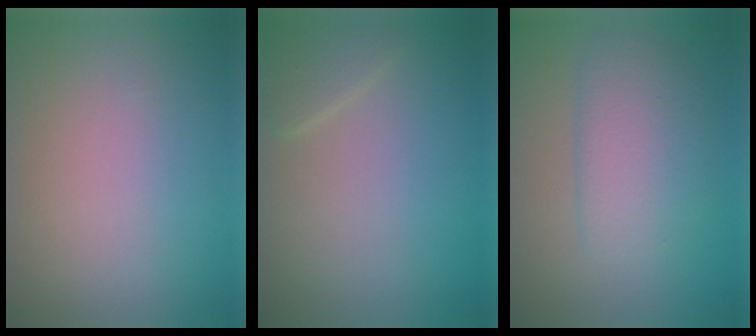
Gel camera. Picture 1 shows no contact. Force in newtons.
{"total": 1.3, "press": 1.3, "slide": 0.1}
{"total": 3.8, "press": 3.8, "slide": 0.1}